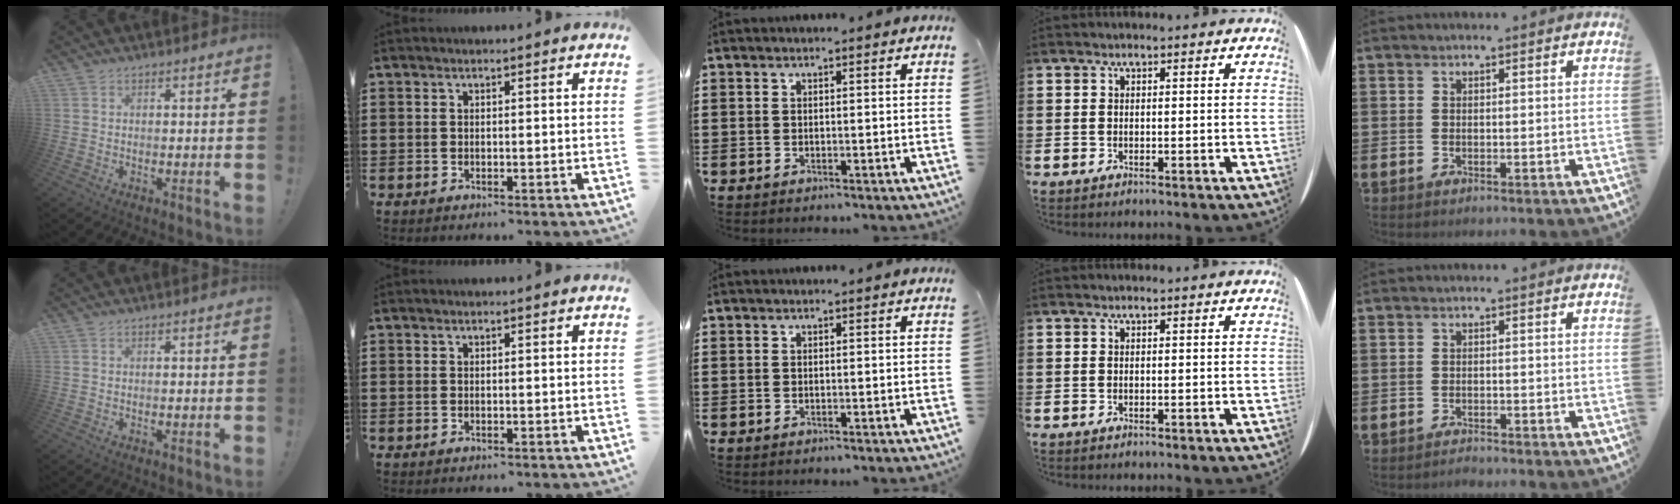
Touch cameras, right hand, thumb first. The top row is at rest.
{"little": {"total": 0.7, "force": [-0.7, 0.0, -0.2], "torque": [0.008, -0.006, -0.016]}}